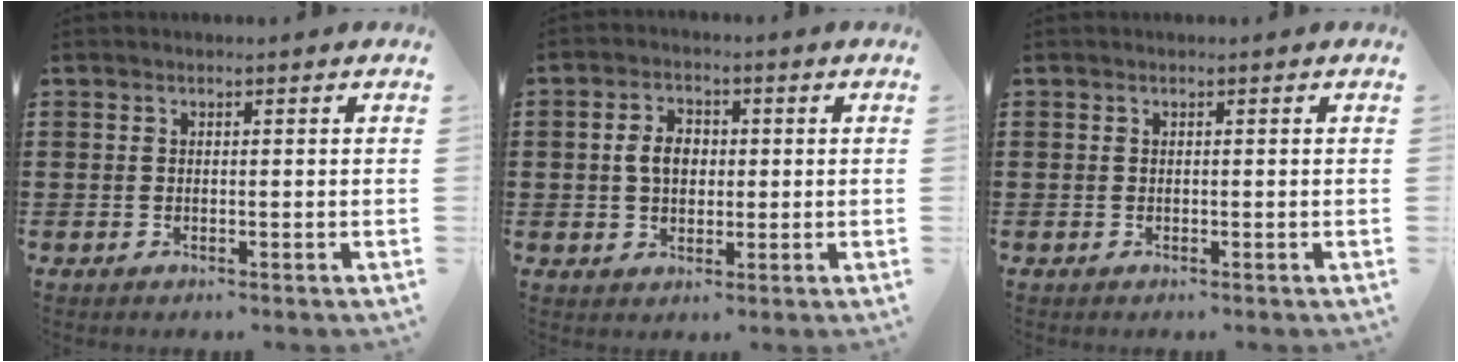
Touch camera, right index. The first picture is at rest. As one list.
[{"total": 4.4, "force": [0.1, 3.1, 3.1], "torque": [-0.075, 0.010, -0.003]}, {"total": 0.0}]